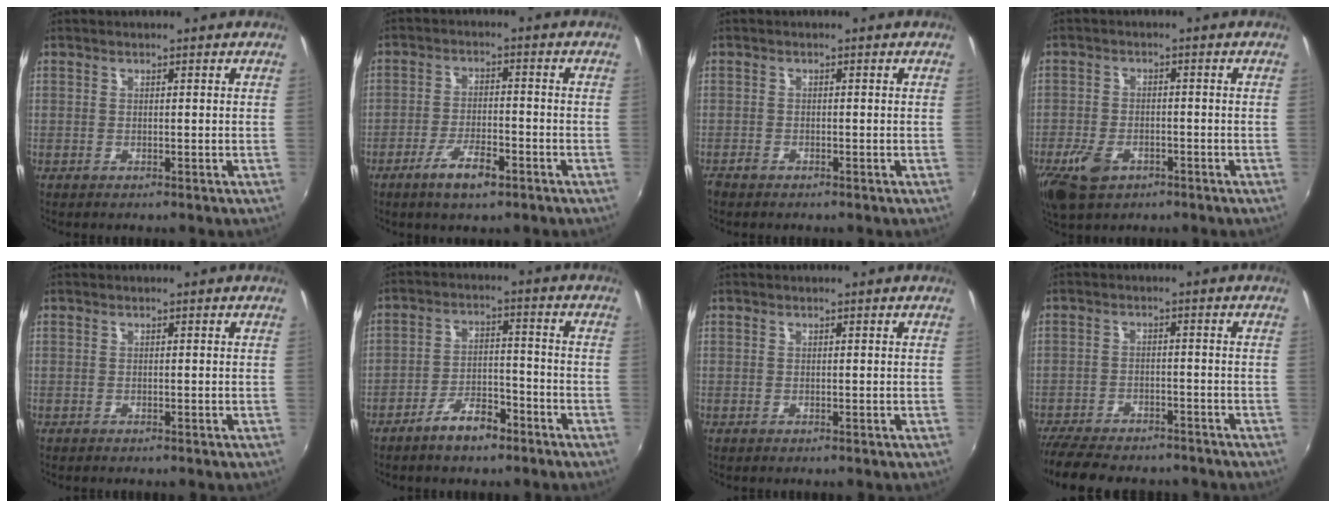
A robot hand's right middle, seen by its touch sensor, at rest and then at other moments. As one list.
[{"total": 6.7, "force": [-4.1, 2.0, 4.8], "torque": [-0.103, -0.005, -0.070]}, {"total": 1.5, "force": [-1.4, 0.6, 0.4], "torque": [-0.012, -0.005, -0.027]}, {"total": 8.0, "force": [-4.5, 4.8, 4.7], "torque": [-0.120, -0.016, -0.081]}, {"total": 0.0}, {"total": 6.9, "force": [-5.0, 2.7, 3.9], "torque": [-0.082, 0.012, -0.080]}, {"total": 0.0}, {"total": 14.2, "force": [-12.0, 4.7, 6.0], "torque": [-0.140, -0.025, -0.184]}]